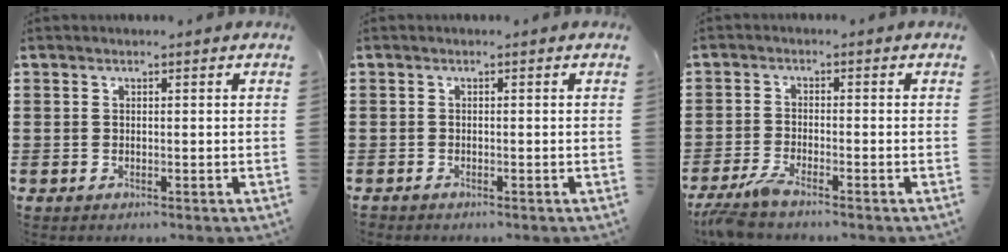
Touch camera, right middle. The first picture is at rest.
{"total": 0.5, "force": [-0.5, 0.1, 0.1], "torque": [-0.002, -0.001, -0.011]}
{"total": 3.6, "force": [-3.1, 0.1, 1.8], "torque": [-0.060, -0.014, -0.068]}